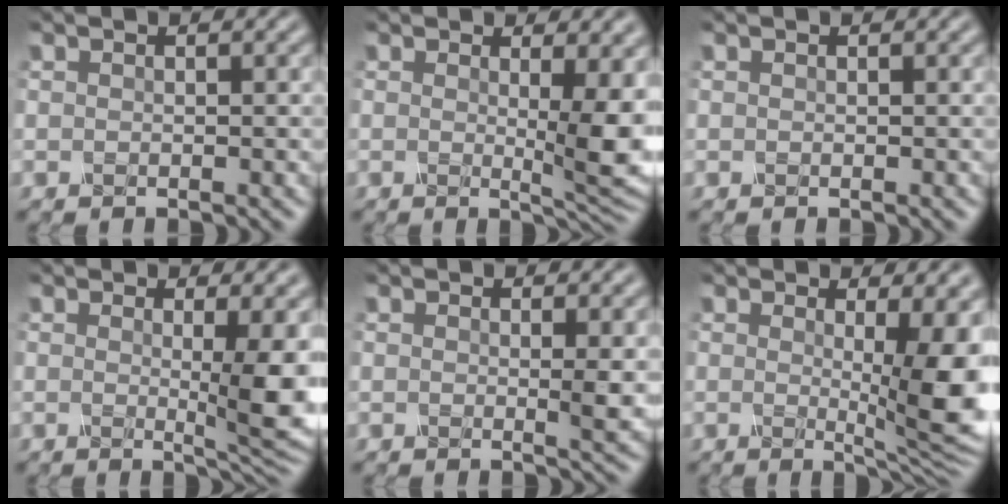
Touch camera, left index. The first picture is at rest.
{"total": 5.3, "force": [0.9, 1.3, 5.1], "torque": [-0.070, -0.010, 0.015]}
{"total": 0.0}
{"total": 5.2, "force": [0.5, 1.0, 5.1], "torque": [-0.067, -0.011, 0.008]}
{"total": 1.3, "force": [0.6, 0.0, 1.2], "torque": [-0.016, -0.007, 0.008]}
{"total": 7.4, "force": [0.7, 1.8, 7.1], "torque": [-0.095, -0.012, 0.012]}